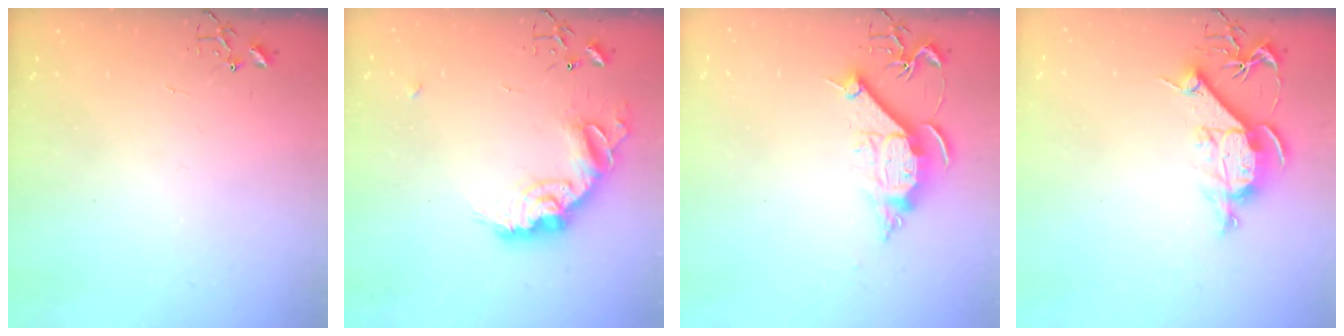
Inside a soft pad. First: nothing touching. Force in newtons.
{"total": 16.1, "press": 16.1, "slide": 1.0}
{"total": 10.9, "press": 10.9, "slide": 0.7}
{"total": 9.9, "press": 9.9, "slide": 0.6}